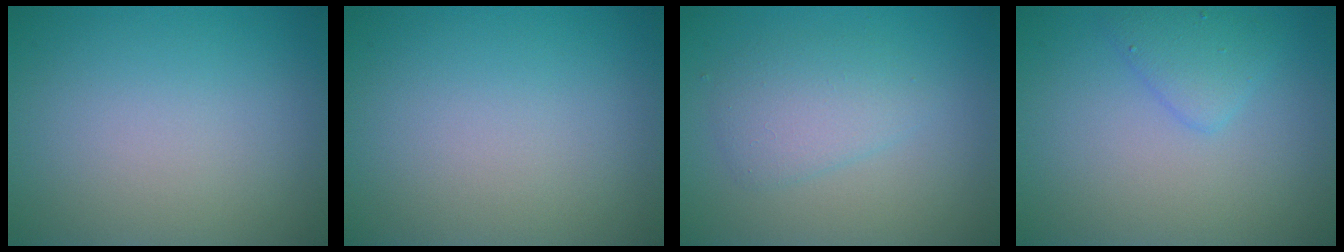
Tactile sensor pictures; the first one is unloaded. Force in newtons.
{"total": 0.0}
{"total": 2.6, "press": 2.6, "slide": 0.1}
{"total": 2.0, "press": 2.0, "slide": 0.1}